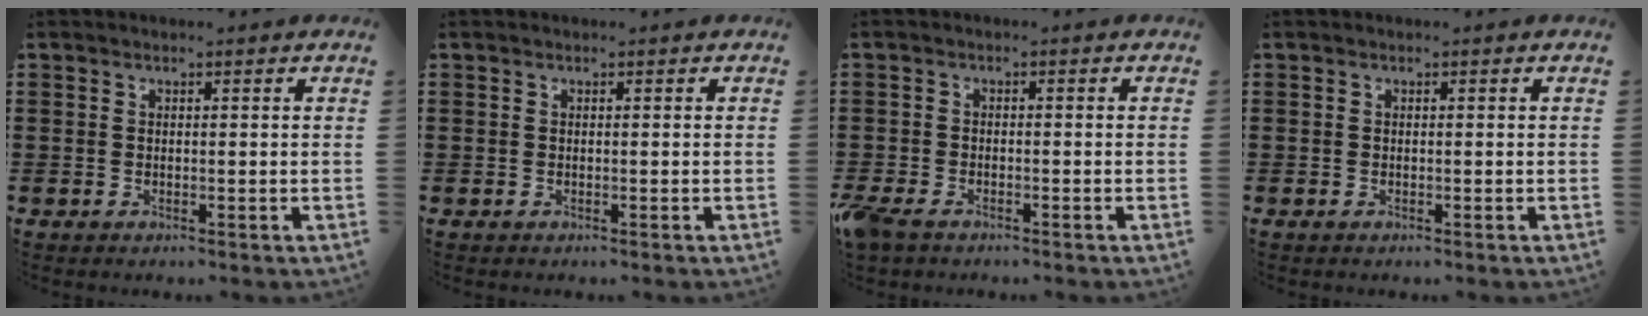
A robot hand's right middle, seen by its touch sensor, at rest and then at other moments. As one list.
[{"total": 0.0}, {"total": 2.5, "force": [-2.0, 0.8, 1.2], "torque": [-0.052, -0.010, -0.049]}, {"total": 0.0}]